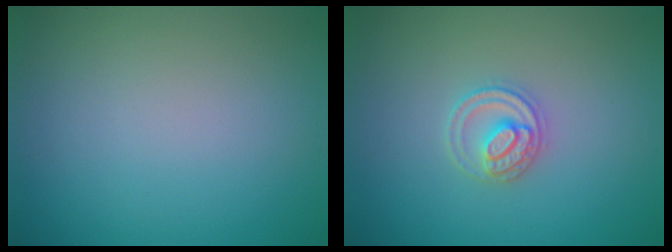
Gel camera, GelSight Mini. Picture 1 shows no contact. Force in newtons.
{"total": 2.5, "press": 2.4, "slide": 0.3}